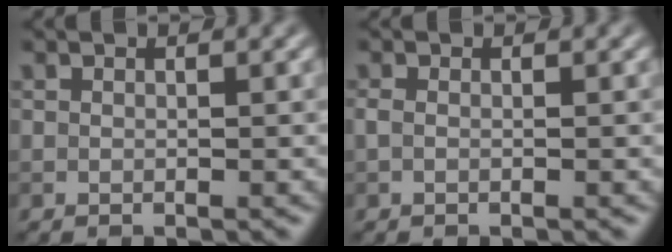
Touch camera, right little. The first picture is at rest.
{"total": 0.6, "force": [-0.2, 0.3, 0.5], "torque": [-0.012, -0.002, -0.005]}